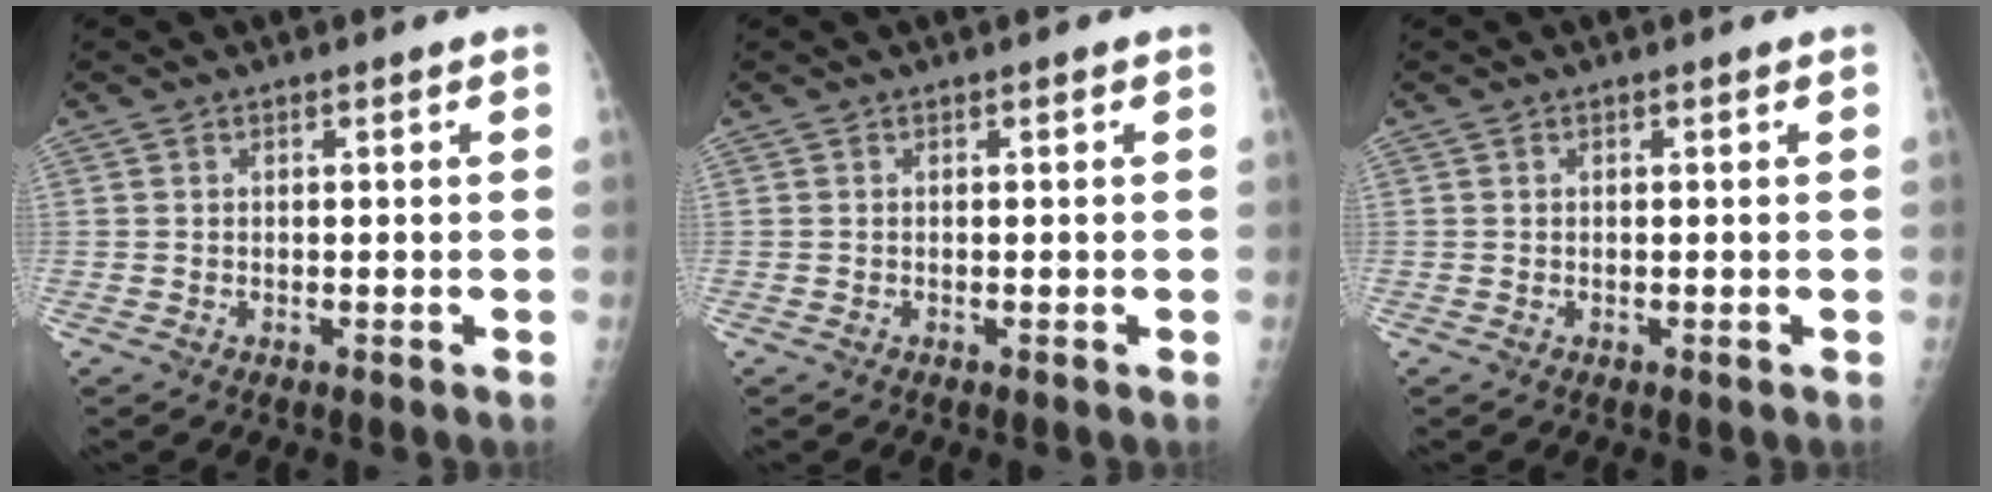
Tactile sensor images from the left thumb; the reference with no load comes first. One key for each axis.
{"total": 0.0}
{"total": 0.0}